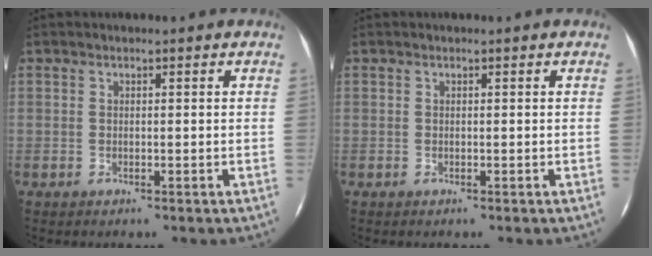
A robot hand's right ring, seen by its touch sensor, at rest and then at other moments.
{"total": 0.0}